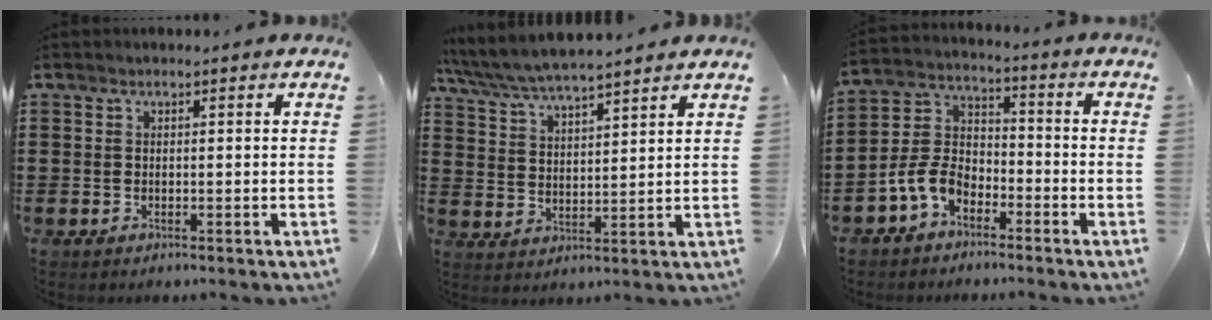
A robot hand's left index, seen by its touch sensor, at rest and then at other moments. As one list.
[{"total": 5.6, "force": [5.3, 0.3, 1.7], "torque": [-0.055, -0.025, 0.094]}, {"total": 7.2, "force": [-4.4, 4.3, 3.8], "torque": [-0.110, 0.004, -0.094]}]